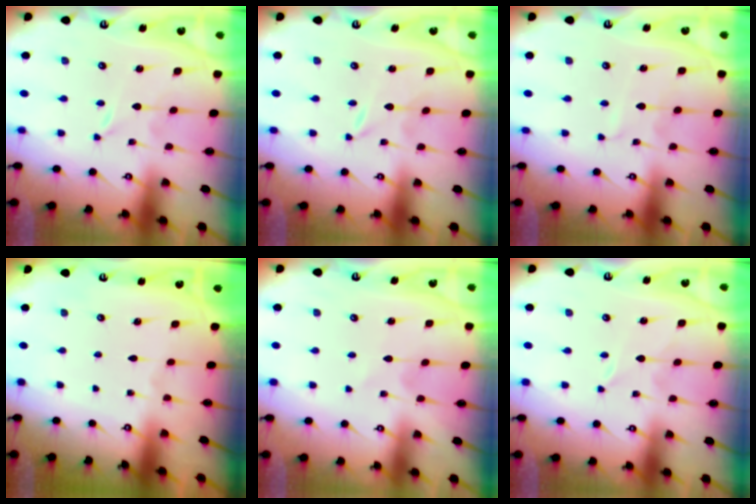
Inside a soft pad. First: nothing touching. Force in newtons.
{"total": 0.0}
{"total": 2.5, "press": 2.5, "slide": 0.3}
{"total": 0.0}
{"total": 2.5, "press": 2.5, "slide": 0.3}
{"total": 1.6, "press": 1.5, "slide": 0.2}